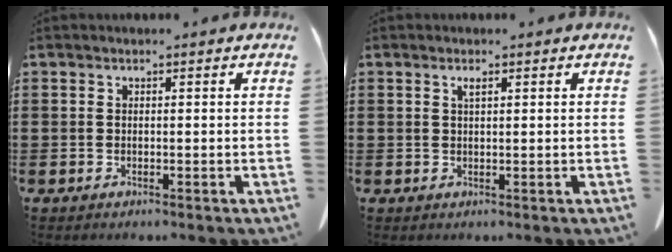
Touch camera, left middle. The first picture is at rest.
{"total": 1.1, "force": [0.6, 0.2, 0.9], "torque": [-0.020, 0.001, 0.010]}